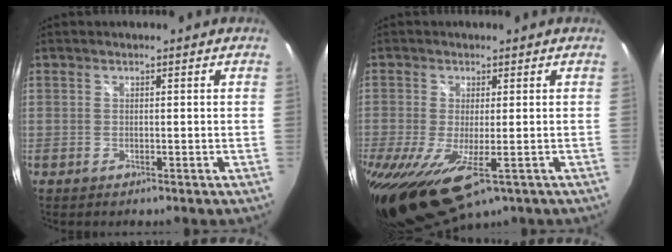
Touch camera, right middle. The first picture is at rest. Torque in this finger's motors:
{"motor_torque": [1.22, -0.92, 0.50, 0.21]}